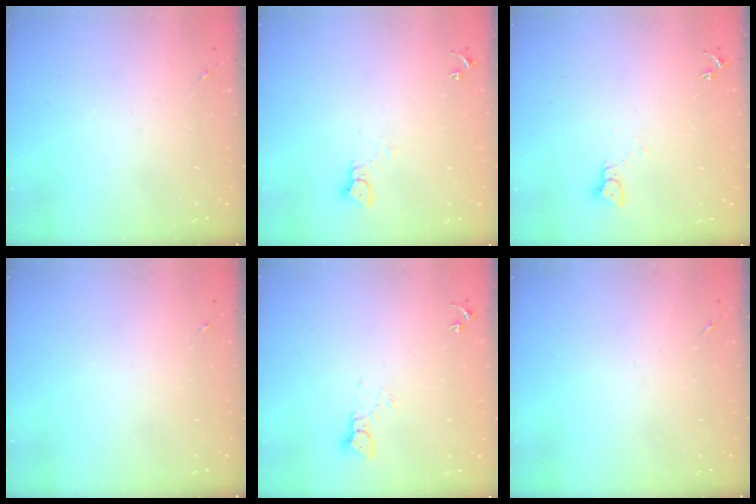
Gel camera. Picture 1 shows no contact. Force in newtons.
{"total": 2.1, "press": 2.1, "slide": 0.2}
{"total": 2.2, "press": 2.2, "slide": 0.2}
{"total": 0.0}
{"total": 3.7, "press": 3.7, "slide": 0.3}
{"total": 0.0}